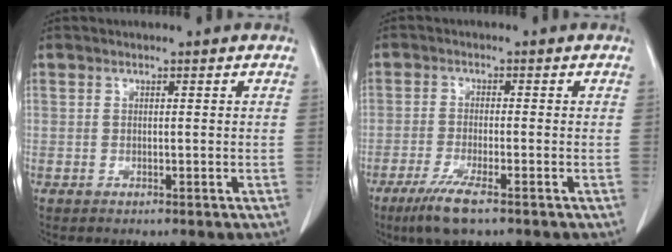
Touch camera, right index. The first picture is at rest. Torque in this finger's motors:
{"motor_torque": [0.48, -0.45, 0.11, 0.04]}